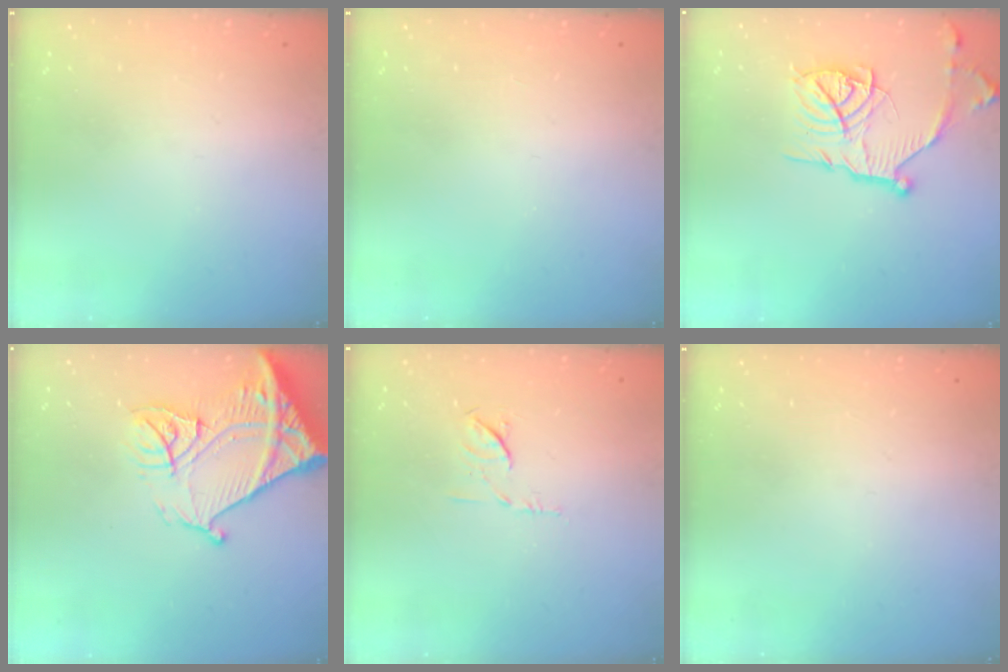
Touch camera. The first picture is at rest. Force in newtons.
{"total": 0.0}
{"total": 15.2, "press": 15.2, "slide": 1.1}
{"total": 19.3, "press": 19.2, "slide": 2.2}
{"total": 6.7, "press": 6.6, "slide": 1.1}
{"total": 0.0}